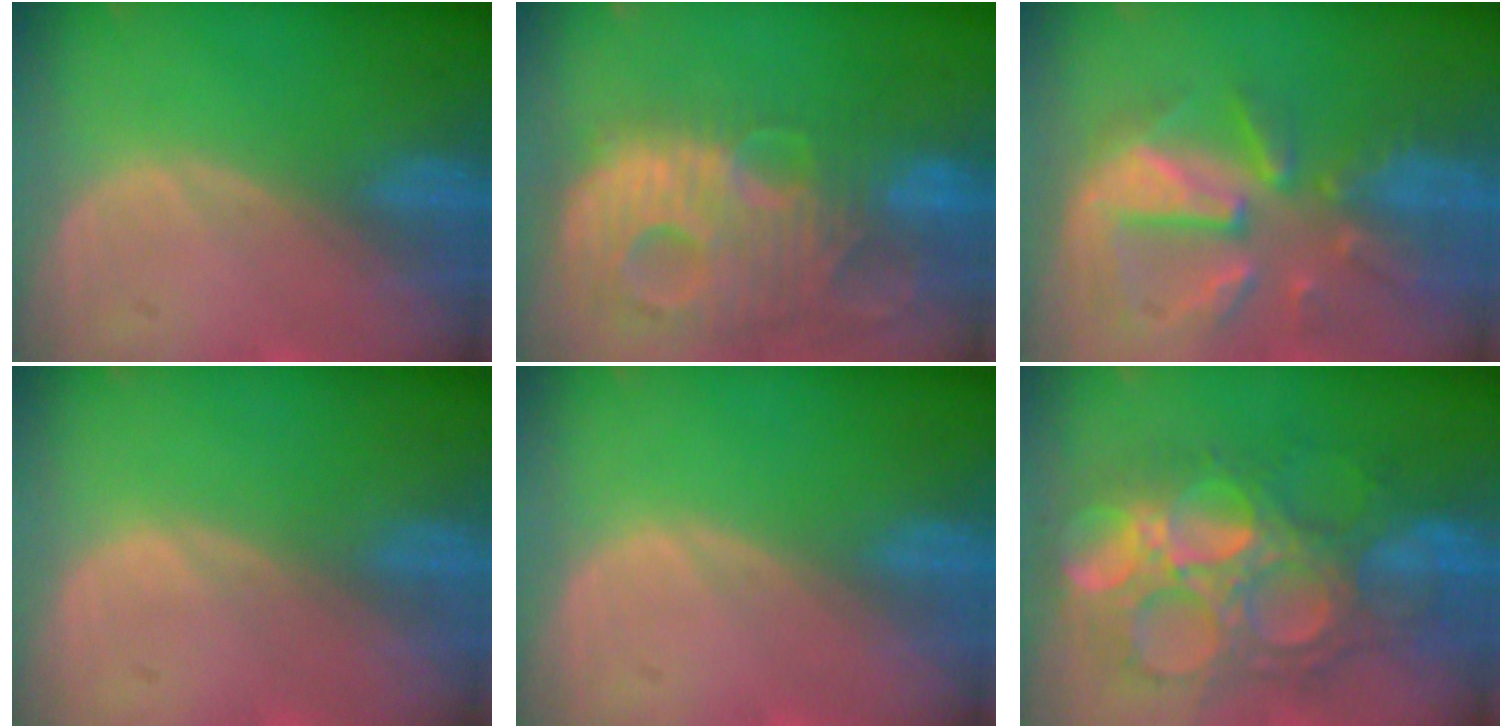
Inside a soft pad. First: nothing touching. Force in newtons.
{"total": 14.0, "press": 12.0, "slide": 7.1}
{"total": 10.8, "press": 9.6, "slide": 4.9}
{"total": 0.0}
{"total": 0.0}
{"total": 13.0, "press": 13.0, "slide": 1.5}